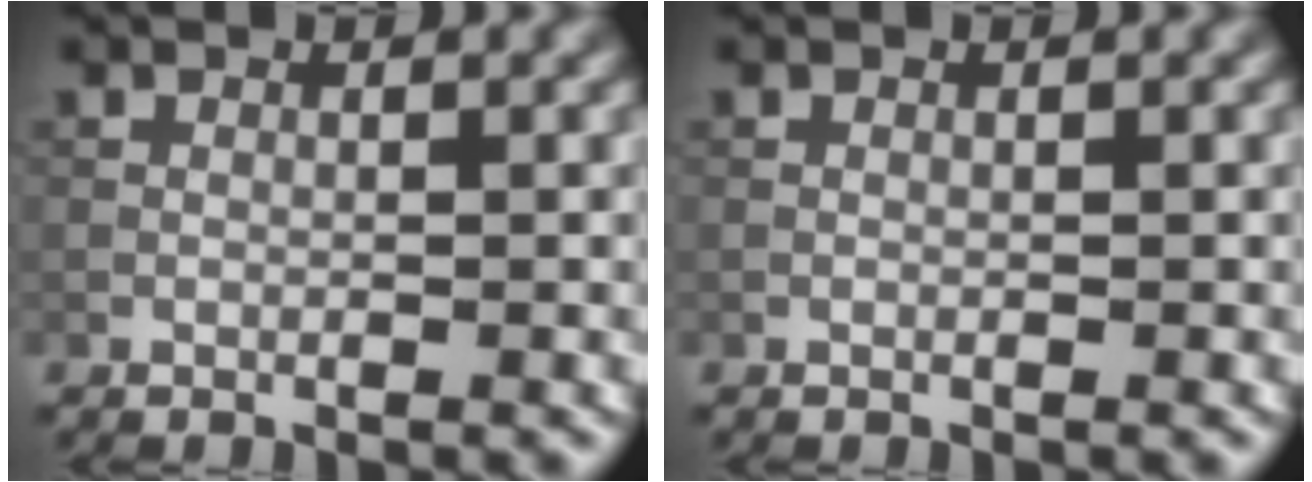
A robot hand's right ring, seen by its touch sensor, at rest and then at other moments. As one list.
[{"total": 0.0}]